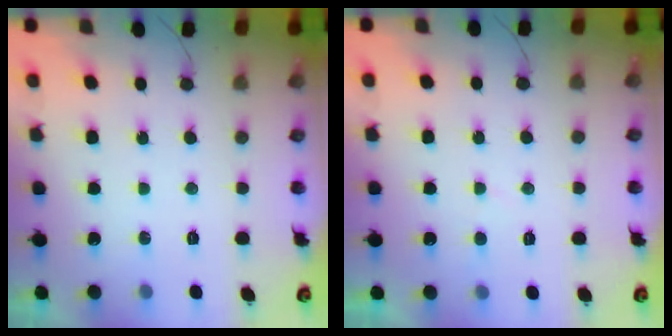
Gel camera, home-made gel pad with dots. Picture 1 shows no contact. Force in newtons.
{"total": 1.6, "press": 1.6, "slide": 0.2}